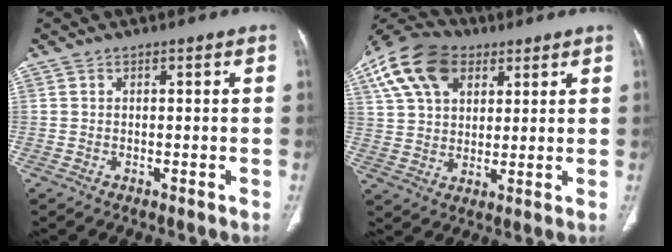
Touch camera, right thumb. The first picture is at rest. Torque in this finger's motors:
{"motor_torque": [-0.95, 1.42, 0.82, 0.42, 0.10]}